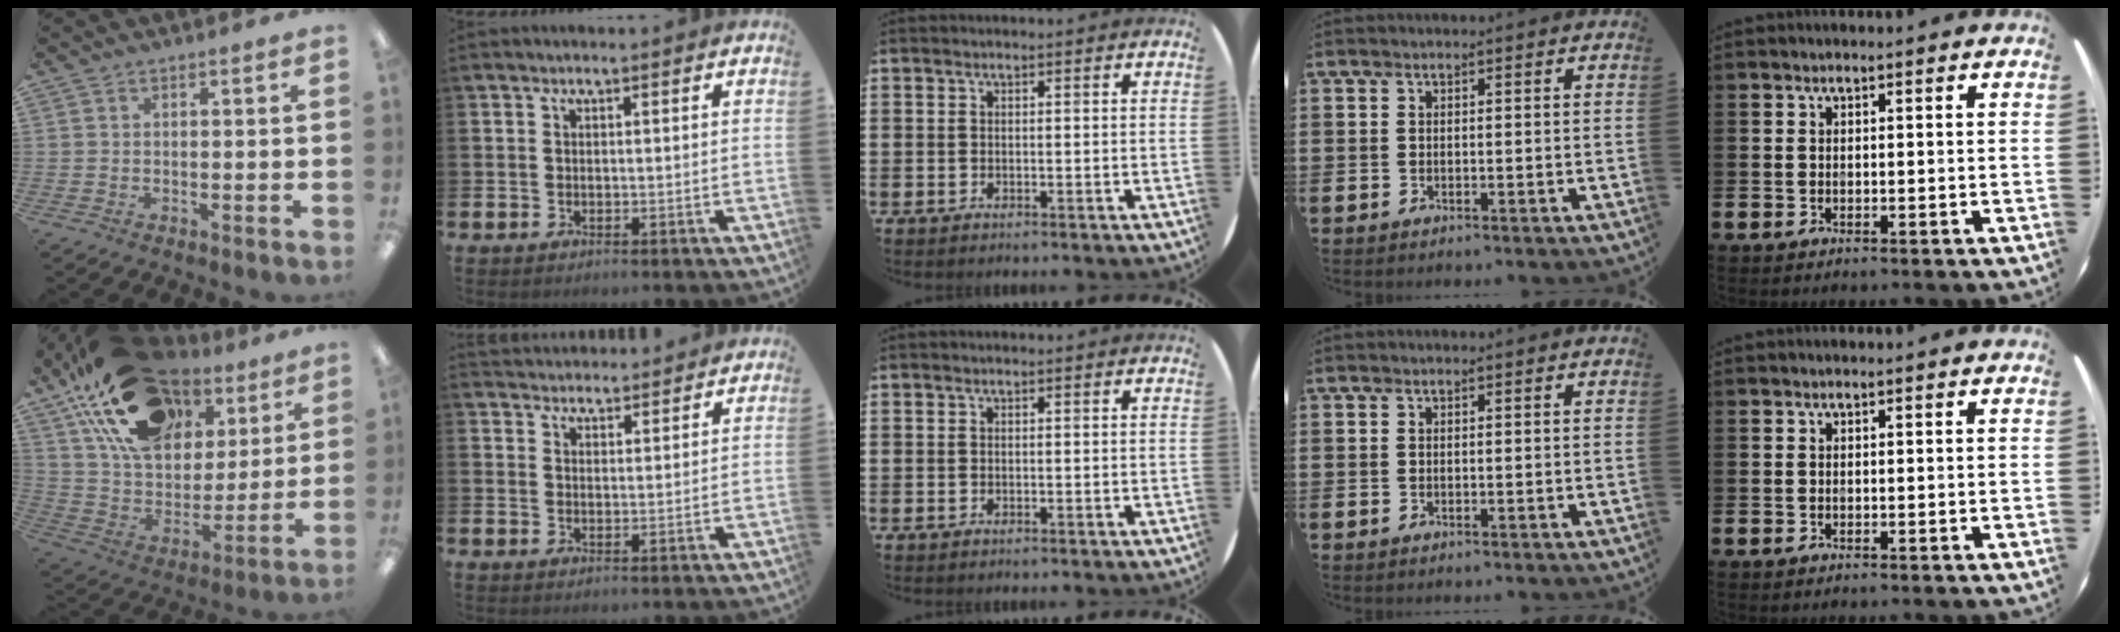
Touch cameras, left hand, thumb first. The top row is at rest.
{"thumb": {"total": 23.7, "force": [13.9, 14.5, 12.7], "torque": [-0.225, -0.056, 0.256]}, "index": {"total": 3.4, "force": [3.3, 0.7, -0.4], "torque": [-0.001, -0.015, 0.062]}}